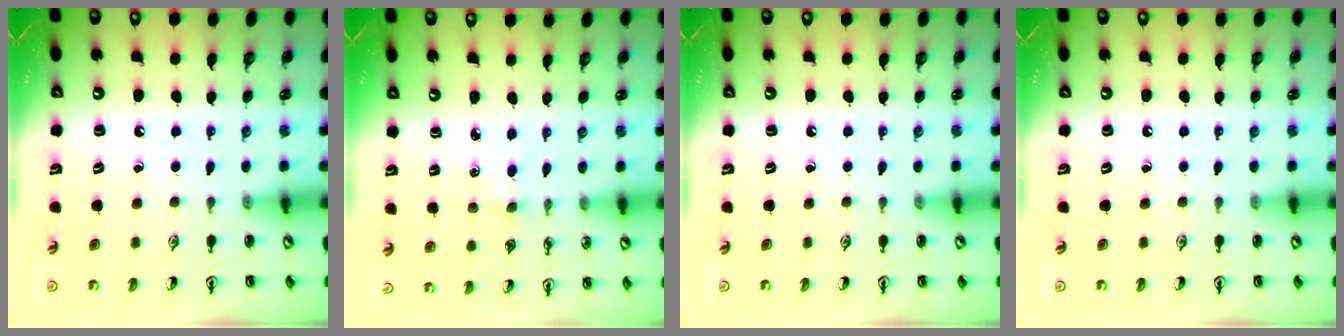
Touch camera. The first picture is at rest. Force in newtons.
{"total": 1.4, "press": 1.4, "slide": 0.3}
{"total": 0.0}
{"total": 0.0}